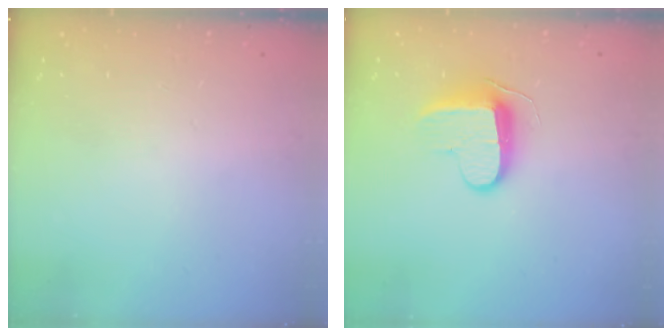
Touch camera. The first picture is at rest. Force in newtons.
{"total": 9.2, "press": 9.2, "slide": 0.9}